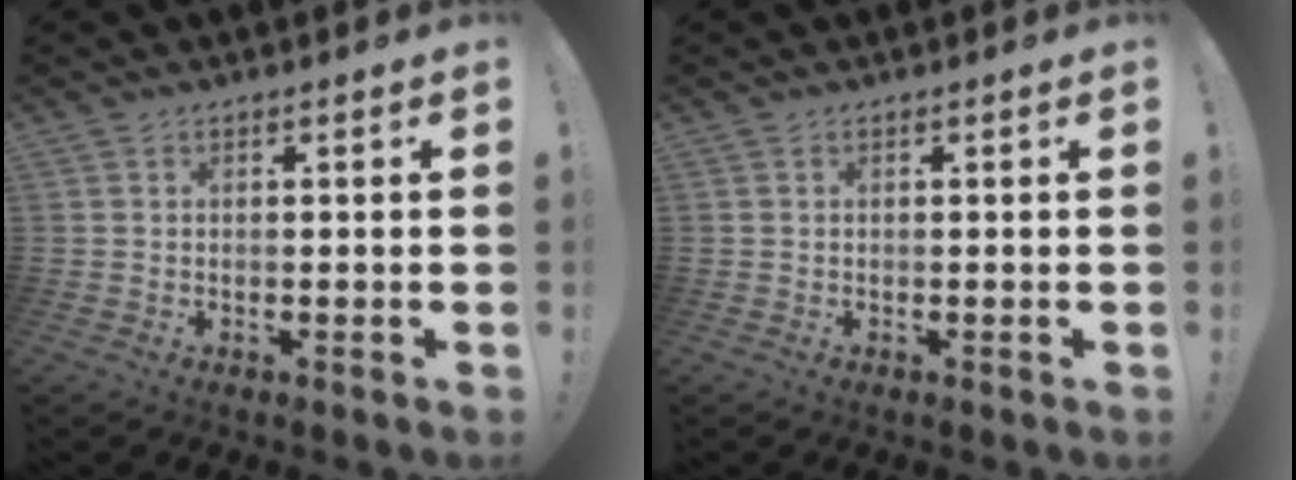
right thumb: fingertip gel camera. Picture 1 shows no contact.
{"total": 0.0}